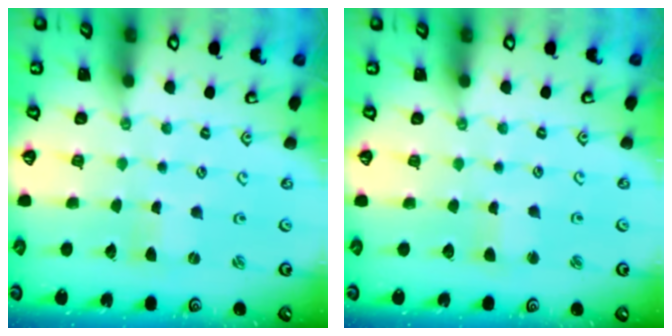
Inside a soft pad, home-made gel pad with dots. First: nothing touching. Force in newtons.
{"total": 2.1, "press": 2.1, "slide": 0.5}